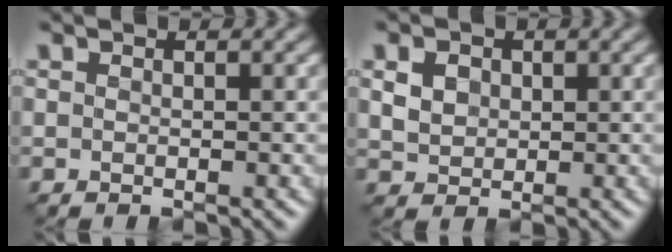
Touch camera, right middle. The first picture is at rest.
{"total": 2.9, "force": [0.7, 2.4, 1.5], "torque": [-0.041, 0.003, 0.013]}